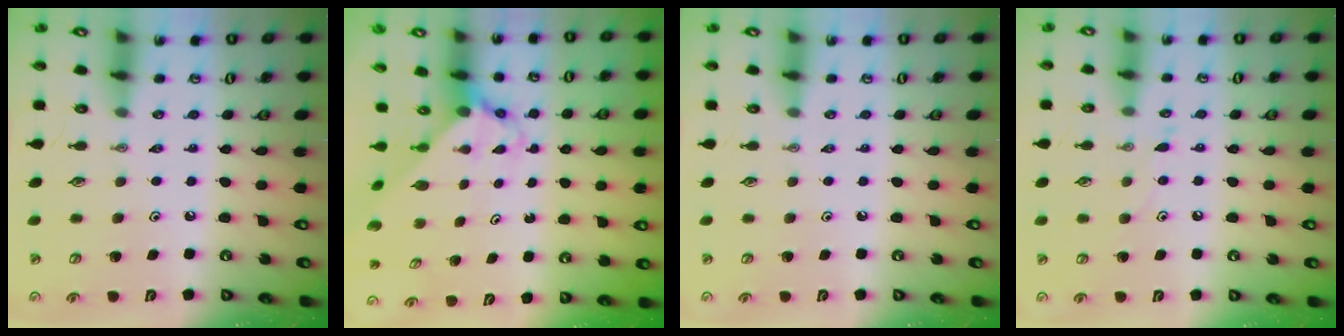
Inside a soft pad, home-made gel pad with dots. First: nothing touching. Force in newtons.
{"total": 3.4, "press": 3.4, "slide": 0.3}
{"total": 0.0}
{"total": 5.5, "press": 5.5, "slide": 0.4}